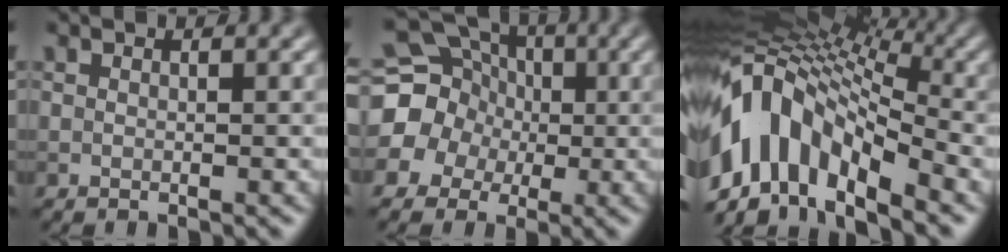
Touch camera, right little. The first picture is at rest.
{"total": 13.3, "force": [0.5, 12.6, 4.4], "torque": [-0.127, 0.022, -0.034]}
{"total": 12.3, "force": [-4.0, 7.0, 9.3], "torque": [-0.172, 0.018, -0.081]}